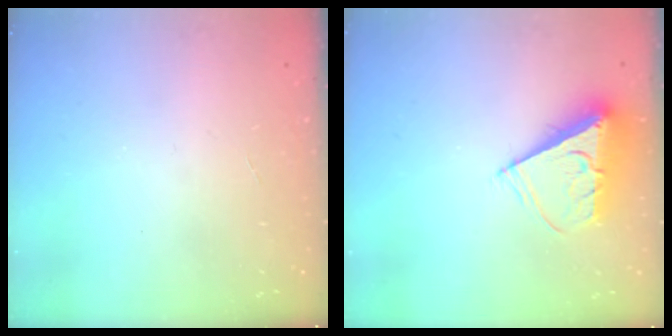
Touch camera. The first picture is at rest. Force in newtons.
{"total": 8.6, "press": 8.6, "slide": 0.6}